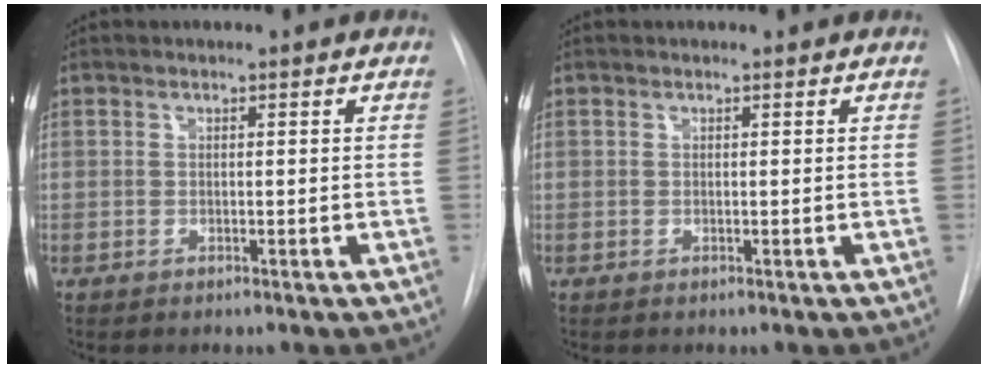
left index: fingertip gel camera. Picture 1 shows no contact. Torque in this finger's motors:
{"motor_torque": [0.00, 0.00, -0.01, 0.00]}